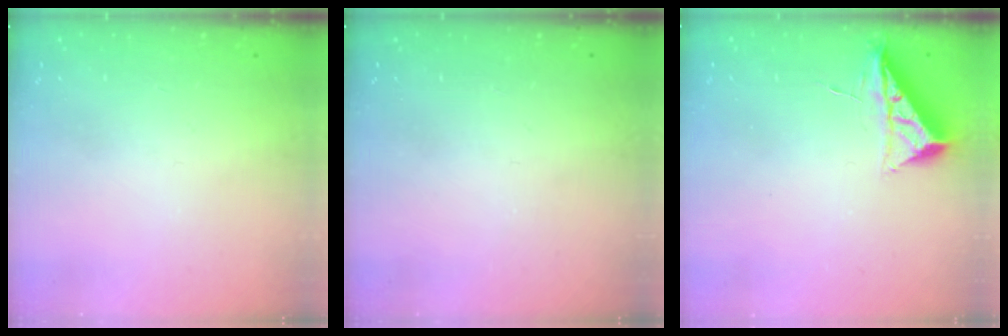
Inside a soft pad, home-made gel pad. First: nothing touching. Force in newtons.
{"total": 0.0}
{"total": 6.3, "press": 6.2, "slide": 0.8}